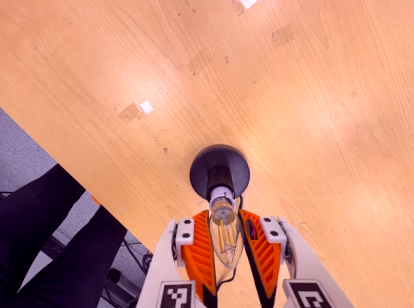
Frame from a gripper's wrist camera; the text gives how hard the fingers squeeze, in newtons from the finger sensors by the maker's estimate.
{"total": 10.3, "left": 9.4, "right": 11.2}